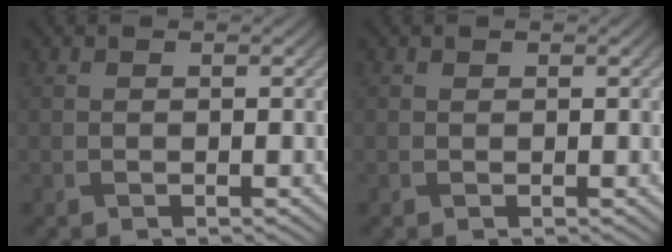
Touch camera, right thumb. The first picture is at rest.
{"total": 0.0}